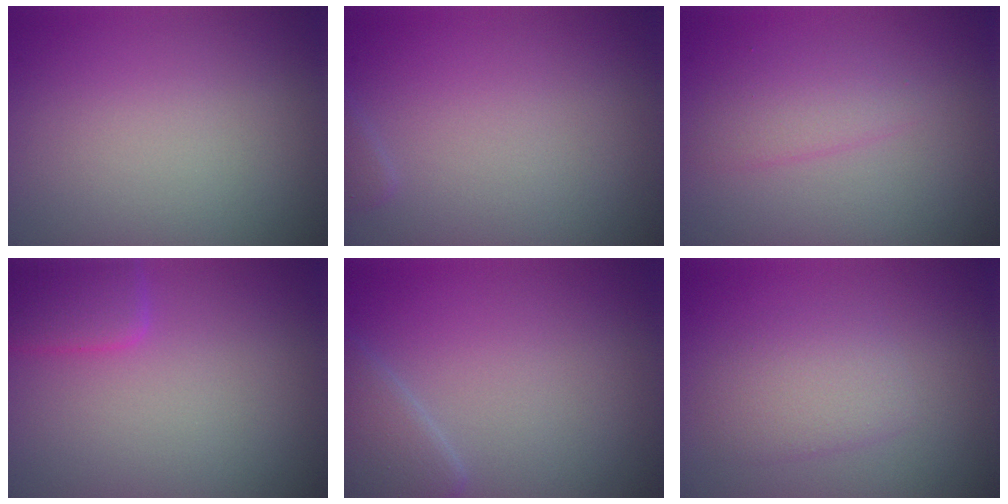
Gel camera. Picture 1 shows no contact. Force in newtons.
{"total": 0.6, "press": 0.6, "slide": 0.1}
{"total": 1.8, "press": 1.8, "slide": 0.1}
{"total": 2.6, "press": 2.6, "slide": 0.2}
{"total": 2.7, "press": 2.6, "slide": 0.2}
{"total": 2.3, "press": 2.3, "slide": 0.1}